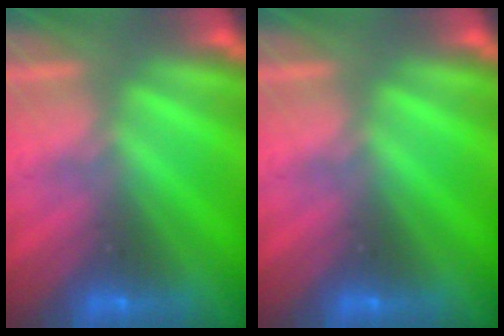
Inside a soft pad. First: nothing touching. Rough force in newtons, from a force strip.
{"total": 0.0}